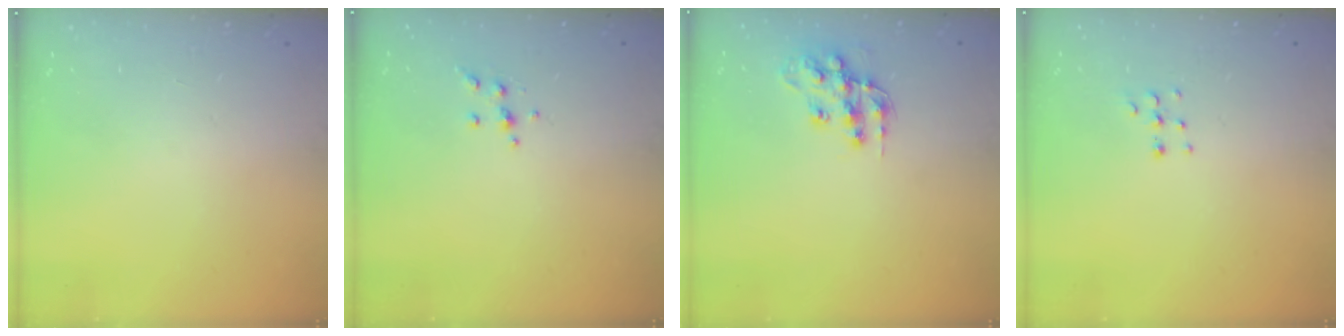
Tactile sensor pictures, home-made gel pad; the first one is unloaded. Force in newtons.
{"total": 4.1, "press": 4.0, "slide": 1.0}
{"total": 13.0, "press": 13.0, "slide": 1.0}
{"total": 4.3, "press": 4.2, "slide": 1.1}